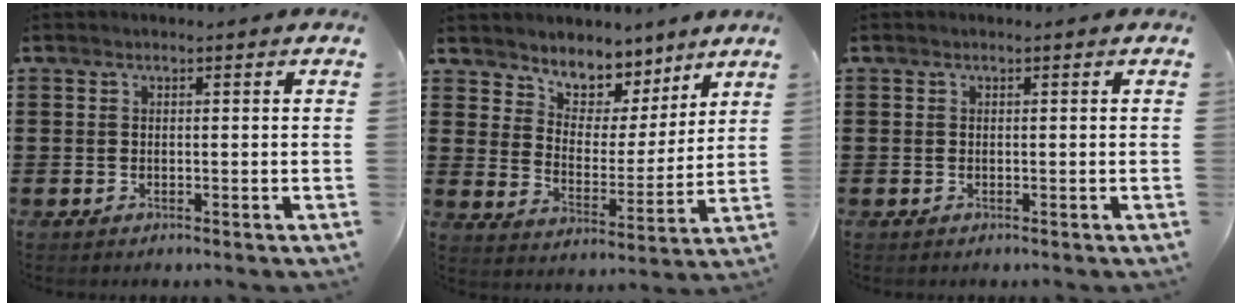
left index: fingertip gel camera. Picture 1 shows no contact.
{"total": 6.0, "force": [5.0, 3.3, 0.1], "torque": [-0.041, -0.034, 0.090]}
{"total": 0.0}